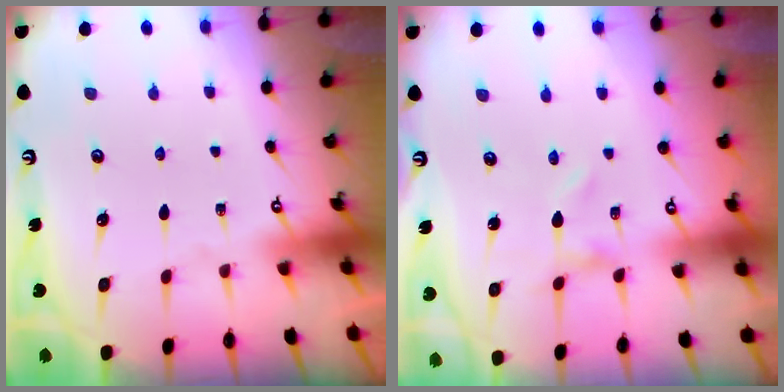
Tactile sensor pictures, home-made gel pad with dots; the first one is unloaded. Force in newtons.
{"total": 0.0}